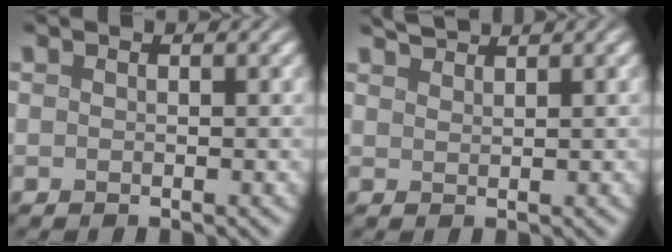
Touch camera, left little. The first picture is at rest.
{"total": 1.9, "force": [1.8, 0.1, 0.5], "torque": [-0.009, 0.007, 0.038]}